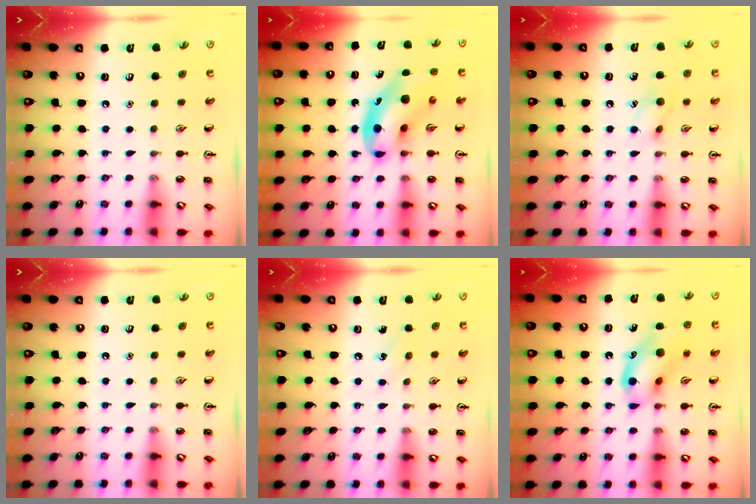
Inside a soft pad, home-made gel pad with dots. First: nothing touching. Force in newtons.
{"total": 8.9, "press": 8.5, "slide": 2.6}
{"total": 7.9, "press": 7.8, "slide": 0.8}
{"total": 0.0}
{"total": 5.4, "press": 5.0, "slide": 1.8}
{"total": 13.2, "press": 13.0, "slide": 2.2}